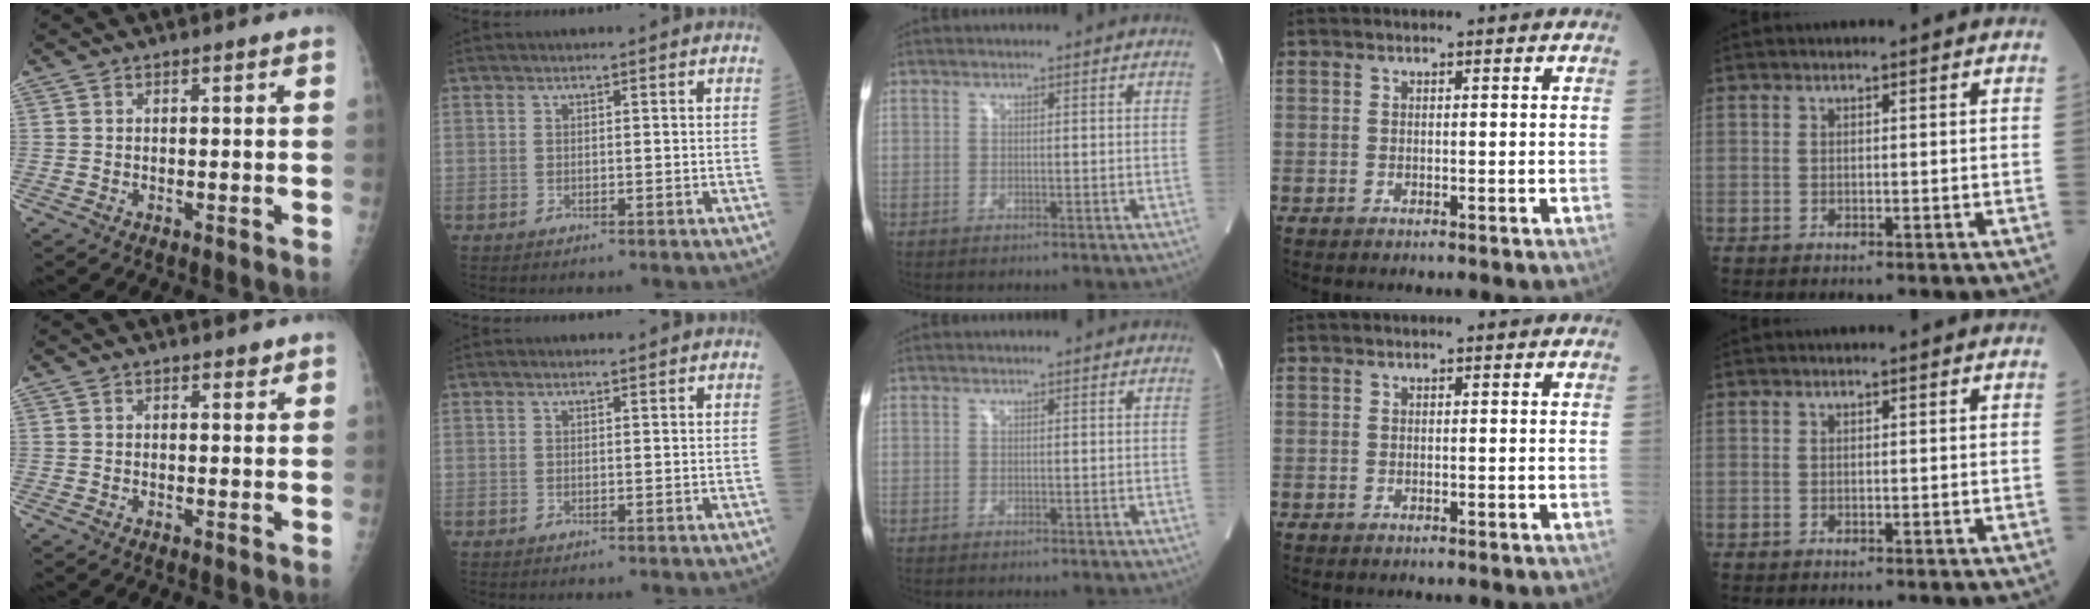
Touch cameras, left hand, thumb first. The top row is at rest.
{"thumb": {"total": 1.4, "force": [1.1, 0.7, 0.6], "torque": [0.002, -0.006, 0.012]}, "index": {"total": 0.5, "force": [0.4, 0.1, 0.3], "torque": [-0.011, 0.000, 0.004]}}